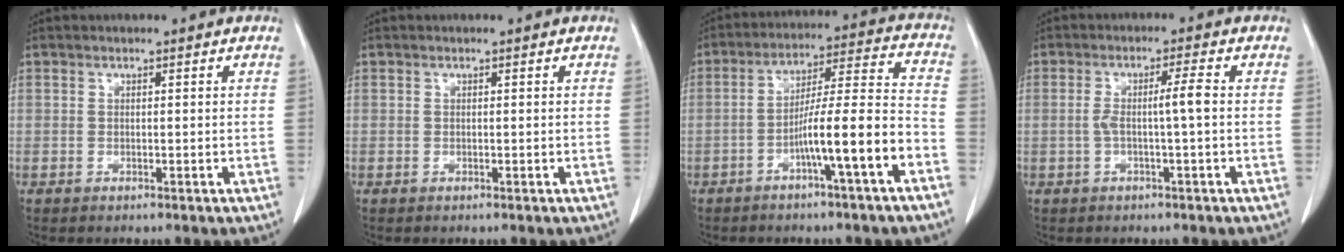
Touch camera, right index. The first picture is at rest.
{"total": 0.0}
{"total": 11.6, "force": [-5.1, -0.3, 10.5], "torque": [-0.175, 0.018, -0.083]}
{"total": 3.8, "force": [-0.3, -0.4, 3.7], "torque": [-0.071, 0.007, -0.003]}